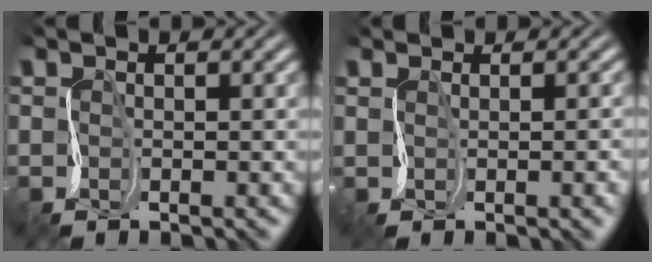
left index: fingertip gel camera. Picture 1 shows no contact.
{"total": 3.9, "force": [-0.2, 1.8, 3.4], "torque": [-0.016, 0.008, 0.005]}